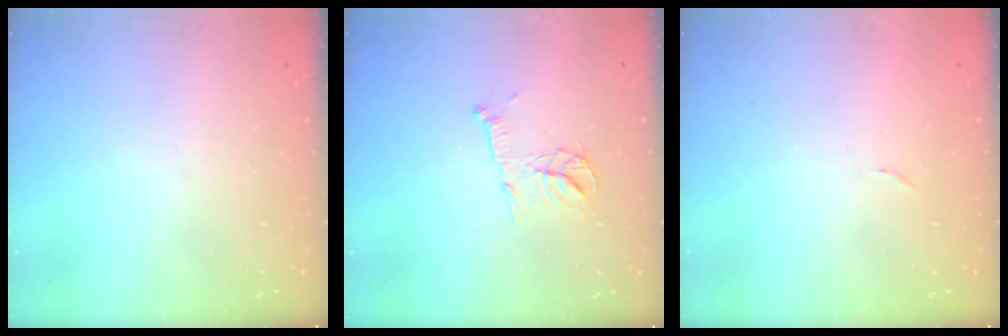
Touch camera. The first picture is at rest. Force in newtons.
{"total": 11.7, "press": 11.7, "slide": 0.7}
{"total": 5.0, "press": 5.0, "slide": 0.3}